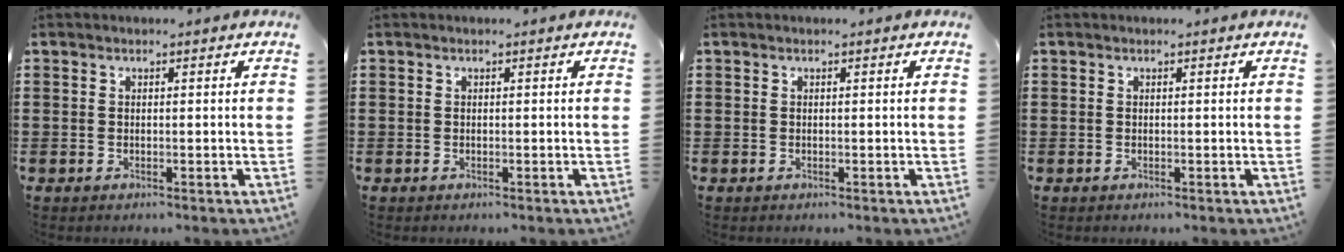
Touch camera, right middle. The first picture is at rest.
{"total": 0.0}
{"total": 0.0}
{"total": 0.0}